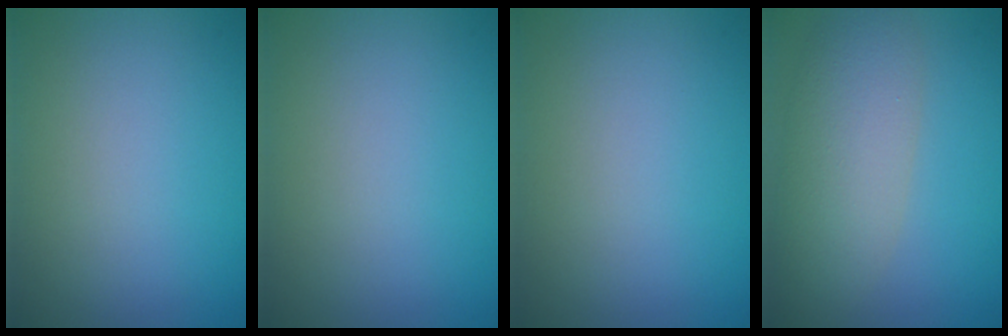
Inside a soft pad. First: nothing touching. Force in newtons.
{"total": 0.0}
{"total": 0.0}
{"total": 5.7, "press": 5.7, "slide": 0.4}